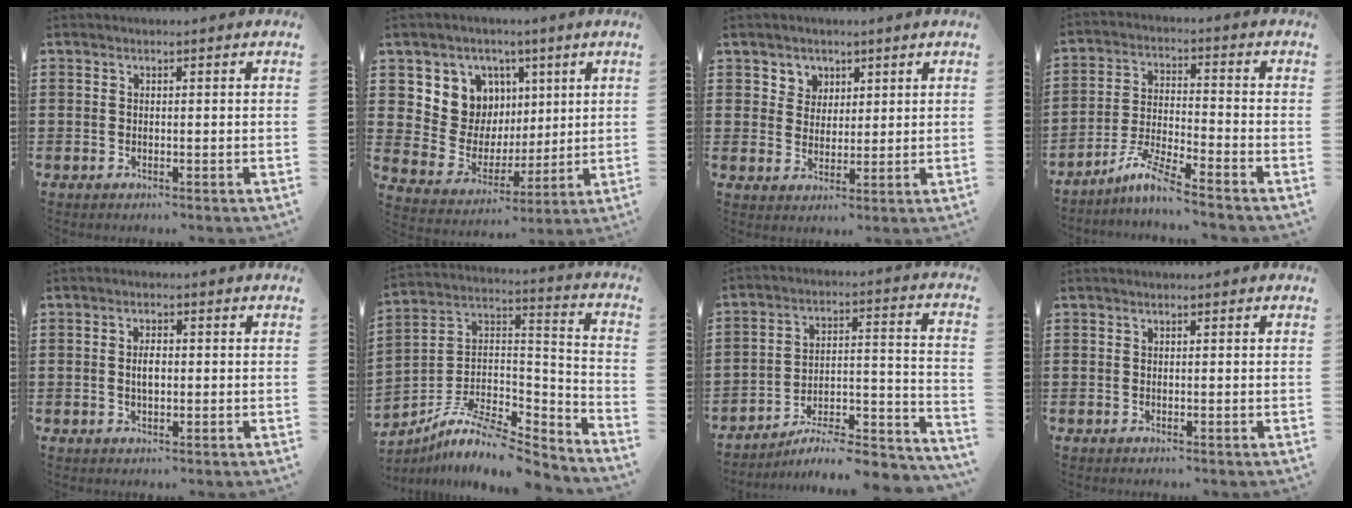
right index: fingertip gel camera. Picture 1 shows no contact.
{"total": 8.8, "force": [2.8, 8.2, 1.6], "torque": [-0.067, -0.031, 0.056]}
{"total": 3.6, "force": [2.0, 3.0, -0.1], "torque": [-0.016, 0.011, 0.036]}
{"total": 6.7, "force": [-5.7, -0.3, 3.5], "torque": [-0.085, -0.017, -0.115]}
{"total": 2.6, "force": [0.0, 1.2, 2.3], "torque": [-0.045, 0.004, -0.001]}
{"total": 9.6, "force": [-7.6, 3.4, 4.9], "torque": [-0.101, 0.013, -0.152]}
{"total": 7.1, "force": [-6.5, 0.9, 2.5], "torque": [-0.034, 0.001, -0.130]}
{"total": 0.0}